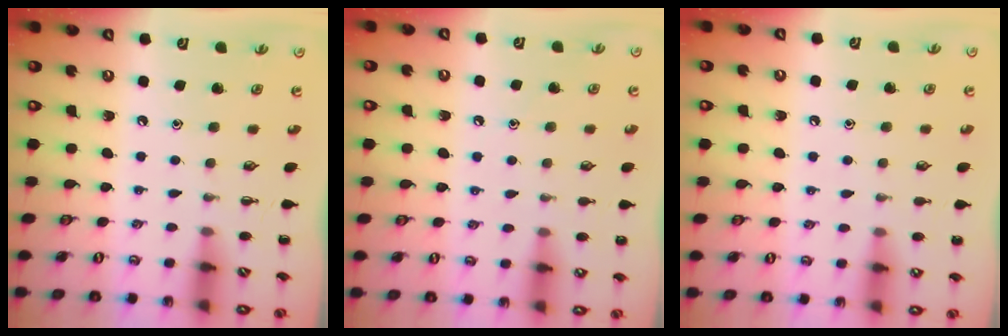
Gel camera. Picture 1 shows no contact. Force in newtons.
{"total": 5.4, "press": 5.2, "slide": 1.7}
{"total": 6.2, "press": 5.9, "slide": 2.0}